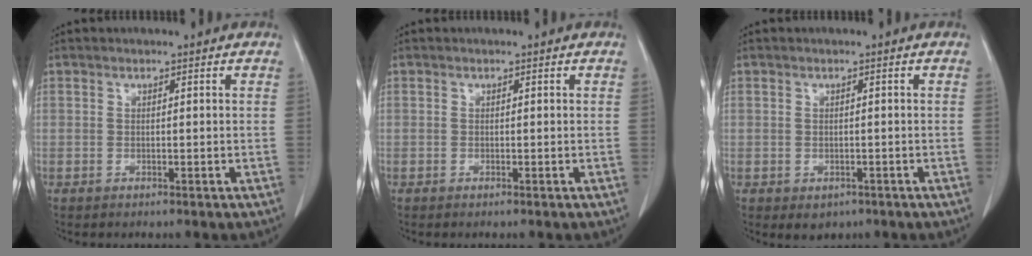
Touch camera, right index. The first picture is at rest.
{"total": 0.0}
{"total": 2.4, "force": [-1.2, 1.8, 1.0], "torque": [-0.008, 0.000, -0.005]}